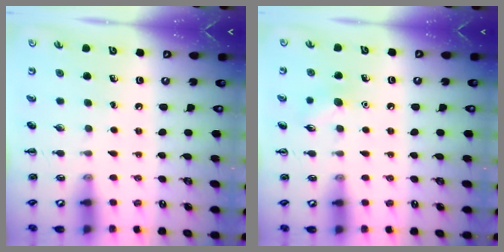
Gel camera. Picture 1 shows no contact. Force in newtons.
{"total": 7.6, "press": 7.4, "slide": 1.9}